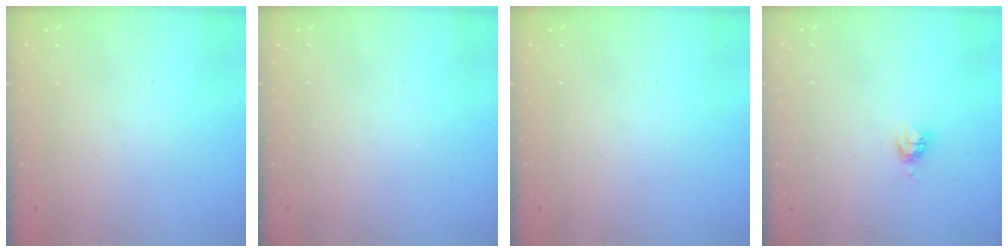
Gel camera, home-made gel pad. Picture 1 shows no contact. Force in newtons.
{"total": 0.0}
{"total": 0.0}
{"total": 3.8, "press": 3.8, "slide": 0.4}